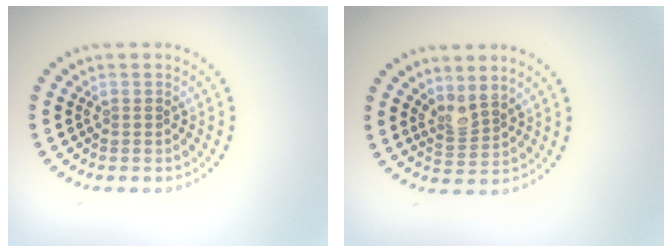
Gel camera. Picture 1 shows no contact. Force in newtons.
{"total": 2.2, "press": 1.6, "slide": 1.4}